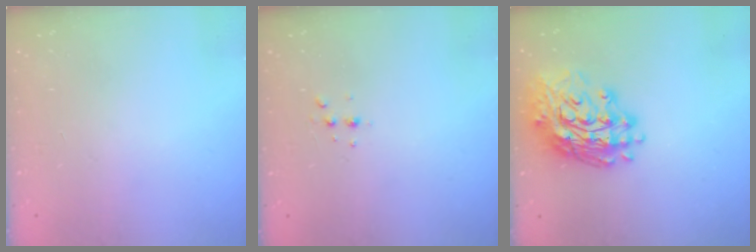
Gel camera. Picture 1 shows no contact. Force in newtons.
{"total": 3.1, "press": 3.1, "slide": 0.6}
{"total": 17.0, "press": 16.9, "slide": 2.2}